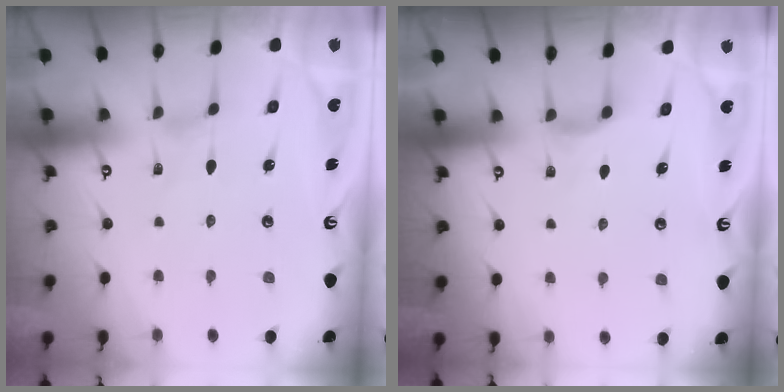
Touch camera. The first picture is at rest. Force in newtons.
{"total": 5.3, "press": 5.2, "slide": 0.7}